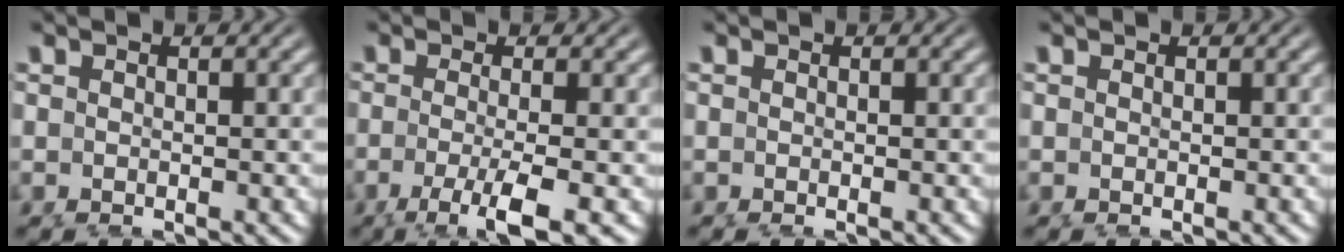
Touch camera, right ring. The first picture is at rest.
{"total": 4.8, "force": [-2.8, 0.3, 4.0], "torque": [-0.072, -0.029, -0.032]}
{"total": 0.0}
{"total": 0.0}